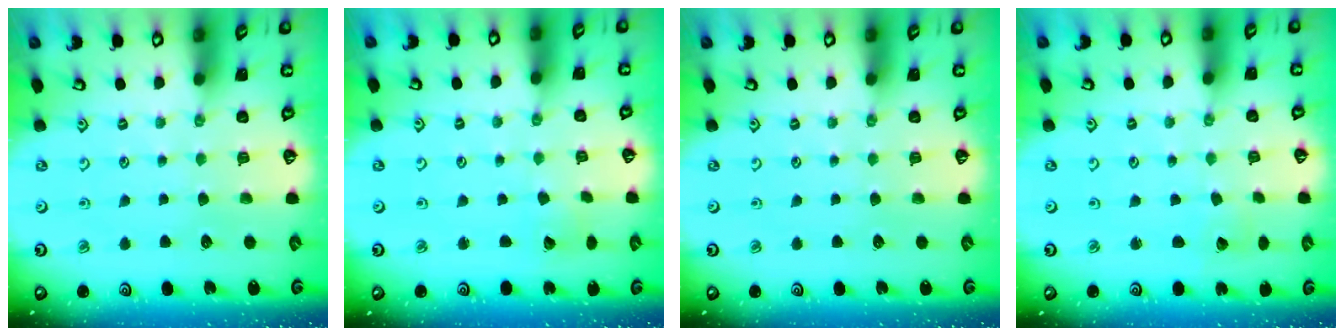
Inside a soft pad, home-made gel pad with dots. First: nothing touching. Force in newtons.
{"total": 2.9, "press": 2.9, "slide": 0.3}
{"total": 0.0}
{"total": 1.6, "press": 1.6, "slide": 0.1}